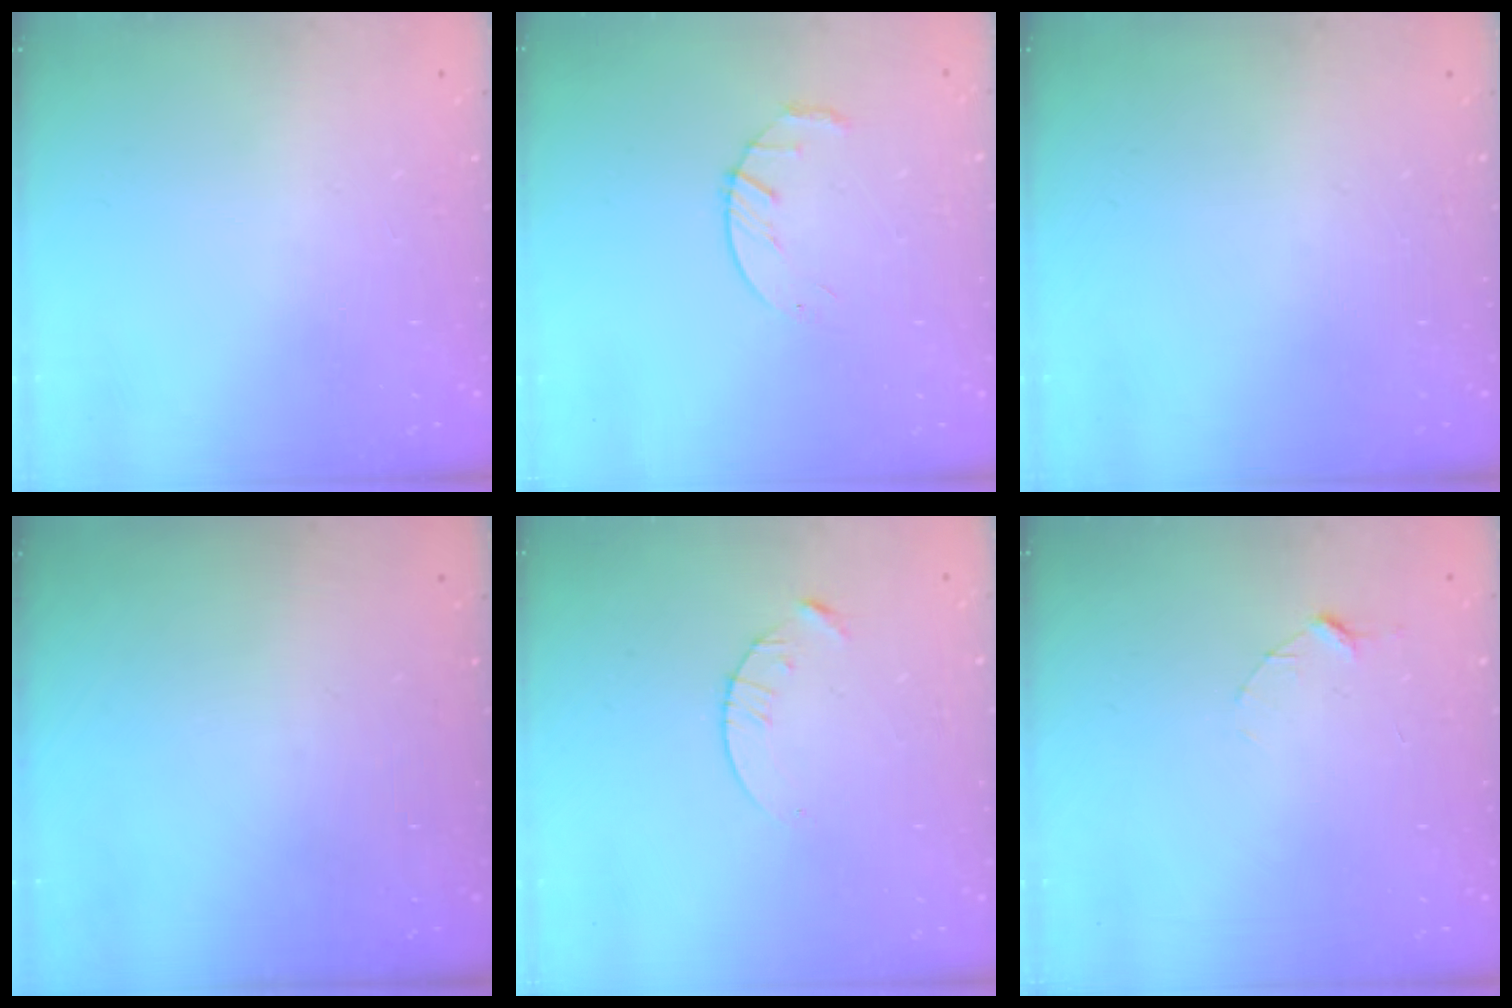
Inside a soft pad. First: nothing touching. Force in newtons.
{"total": 4.3, "press": 4.2, "slide": 0.6}
{"total": 0.0}
{"total": 0.0}
{"total": 4.3, "press": 4.2, "slide": 0.5}
{"total": 2.9, "press": 2.9, "slide": 0.3}